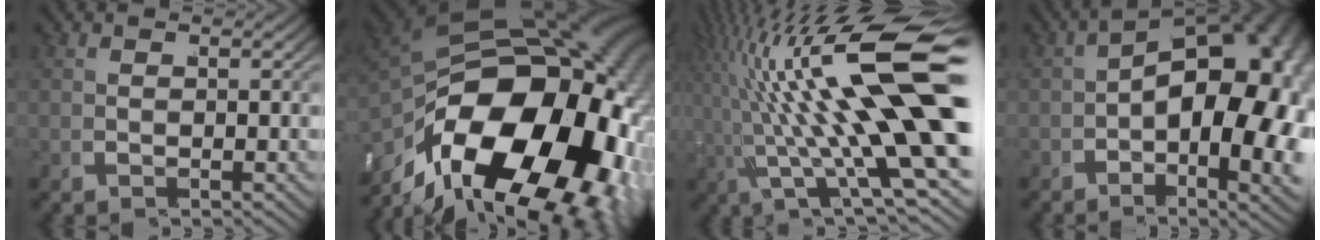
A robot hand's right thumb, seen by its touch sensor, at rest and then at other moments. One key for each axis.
{"total": 32.4, "fx": -1.3, "fy": 20.1, "fz": 25.4, "tx": -0.394, "ty": -0.060, "tz": 0.007}
{"total": 12.5, "fx": 0.6, "fy": 3.9, "fz": 11.9, "tx": -0.193, "ty": -0.002, "tz": 0.016}
{"total": 18.0, "fx": -0.2, "fy": 11.0, "fz": 14.3, "tx": -0.179, "ty": -0.017, "tz": -0.005}